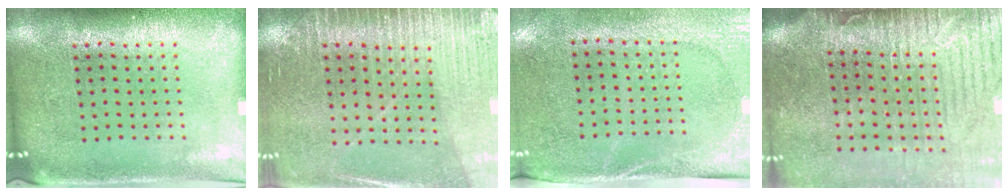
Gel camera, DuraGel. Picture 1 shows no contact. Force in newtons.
{"total": 3.0, "press": 3.0, "slide": 0.4}
{"total": 2.7, "press": 2.2, "slide": 1.5}
{"total": 4.2, "press": 3.6, "slide": 2.1}